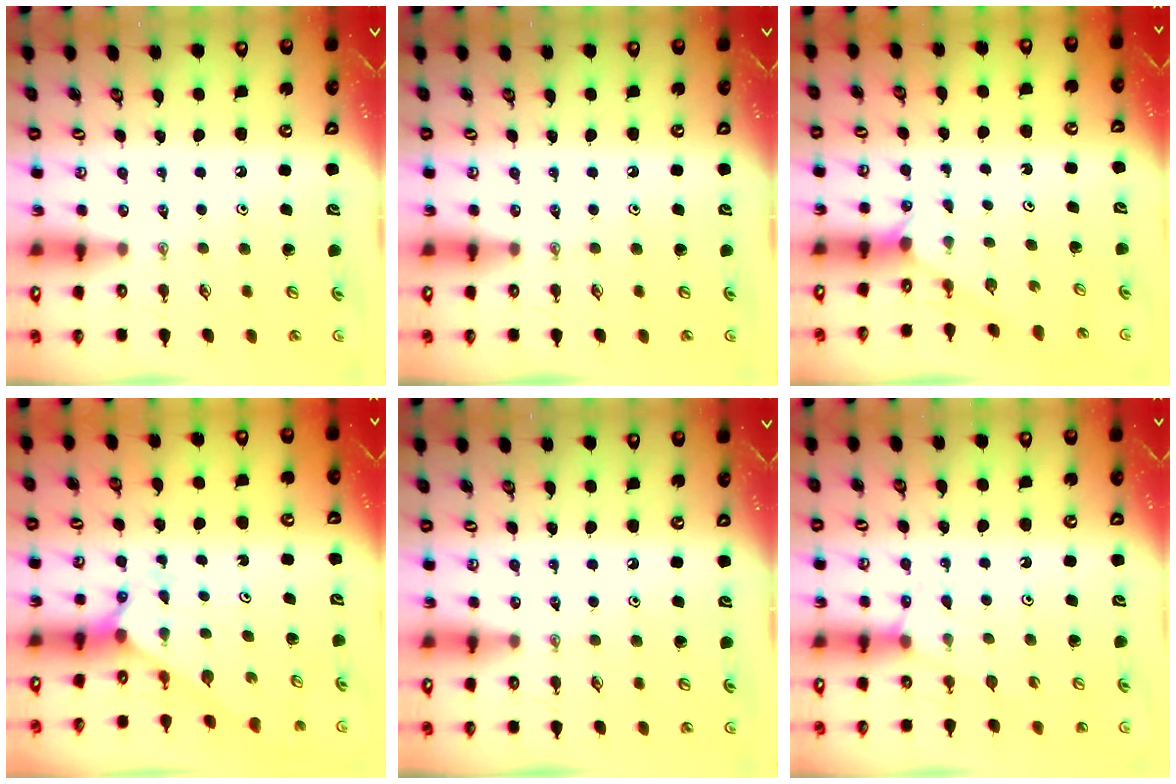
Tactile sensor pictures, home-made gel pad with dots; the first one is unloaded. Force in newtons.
{"total": 0.0}
{"total": 0.9, "press": 0.9, "slide": 0.1}
{"total": 2.1, "press": 2.1, "slide": 0.2}
{"total": 0.0}
{"total": 5.9, "press": 5.8, "slide": 0.6}